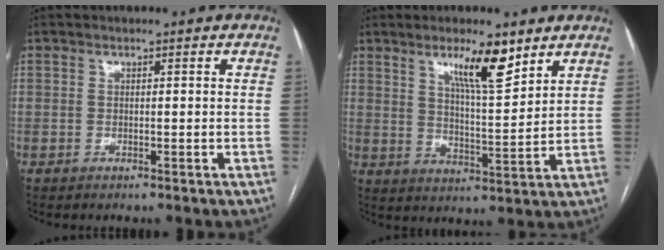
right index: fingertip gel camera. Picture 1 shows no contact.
{"total": 8.8, "force": [5.8, 1.2, 6.5], "torque": [-0.114, -0.007, 0.101]}